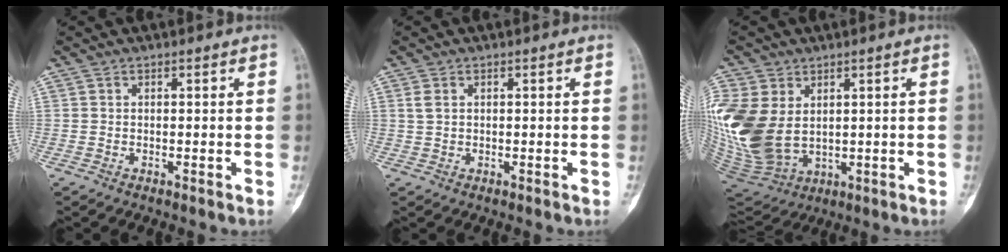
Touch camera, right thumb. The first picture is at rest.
{"total": 1.9, "force": [0.6, 1.3, 1.2], "torque": [-0.029, 0.004, 0.018]}
{"total": 18.9, "force": [2.7, 13.6, 12.8], "torque": [-0.308, -0.015, 0.080]}